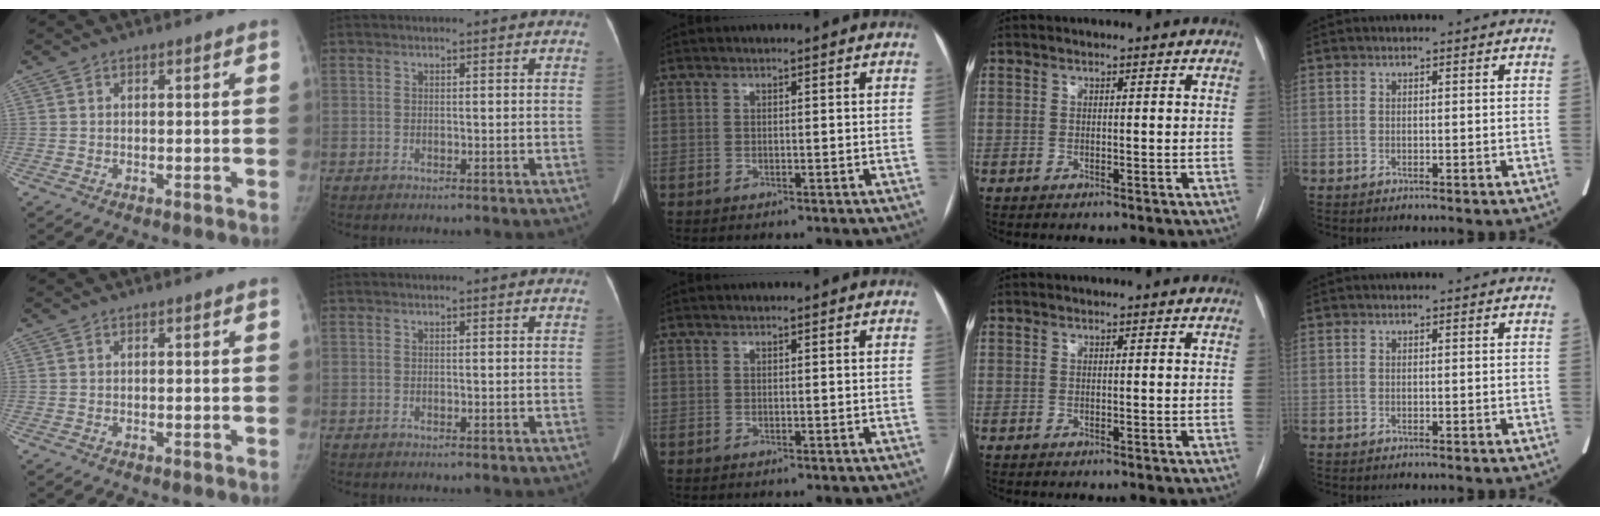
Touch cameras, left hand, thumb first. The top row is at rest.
{}